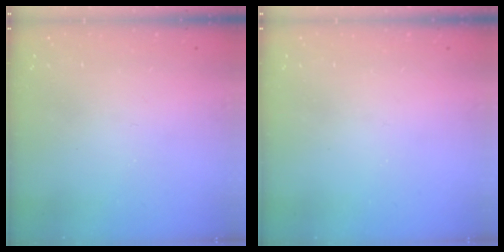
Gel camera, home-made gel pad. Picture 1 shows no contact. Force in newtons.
{"total": 0.0}